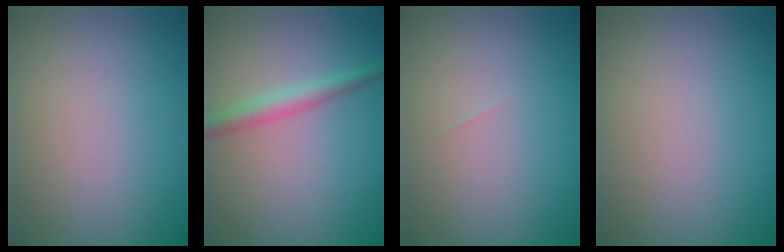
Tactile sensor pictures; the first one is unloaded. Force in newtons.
{"total": 2.3, "press": 2.3, "slide": 0.0}
{"total": 0.0}
{"total": 0.0}